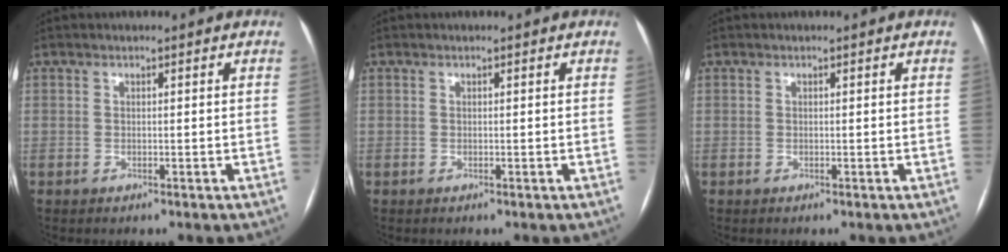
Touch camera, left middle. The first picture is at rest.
{"total": 0.0}
{"total": 0.0}